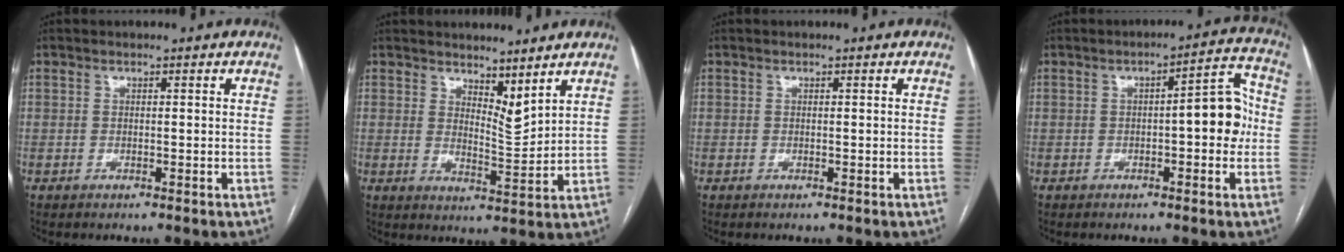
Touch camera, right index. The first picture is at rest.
{"total": 4.9, "force": [4.0, 1.2, 2.6], "torque": [-0.045, -0.016, 0.074]}
{"total": 0.0}
{"total": 7.7, "force": [-0.6, 2.0, 7.4], "torque": [-0.089, 0.028, -0.009]}